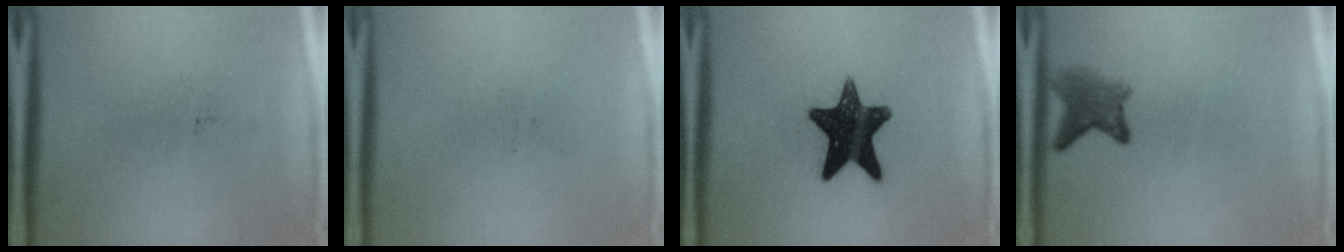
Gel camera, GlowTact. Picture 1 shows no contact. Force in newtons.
{"total": 0.0}
{"total": 14.8}
{"total": 3.7}